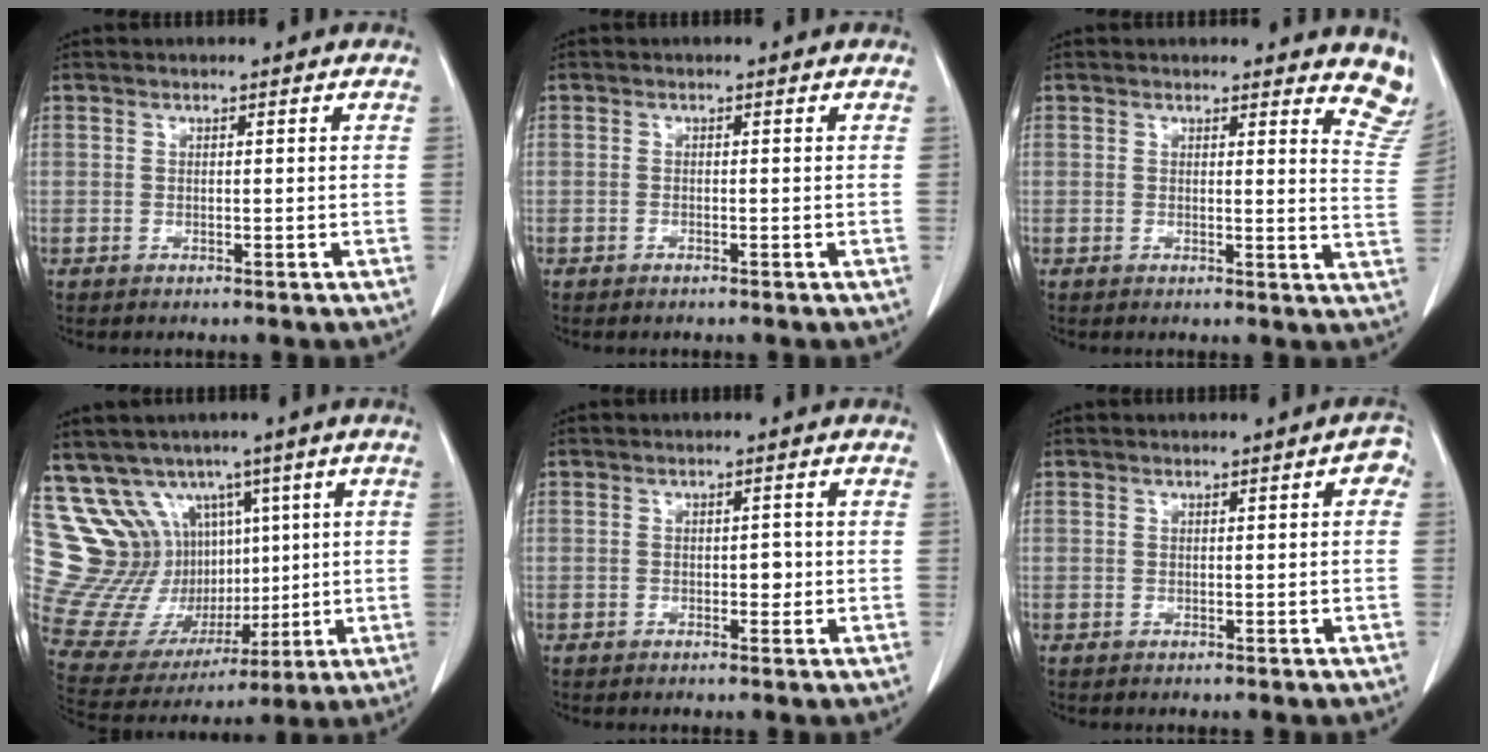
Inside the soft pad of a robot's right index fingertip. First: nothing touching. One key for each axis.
{"total": 0.0}
{"total": 7.8, "fx": 7.3, "fy": 1.4, "fz": 2.2, "tx": 0.000, "ty": -0.052, "tz": 0.044}
{"total": 19.4, "fx": 8.1, "fy": 16.0, "fz": 7.2, "tx": -0.179, "ty": 0.083, "tz": 0.193}
{"total": 1.4, "fx": -0.3, "fy": 0.9, "fz": 1.0, "tx": -0.009, "ty": 0.004, "tz": -0.002}
{"total": 1.7, "fx": 0.2, "fy": 0.6, "fz": 1.6, "tx": -0.013, "ty": 0.006, "tz": 0.000}